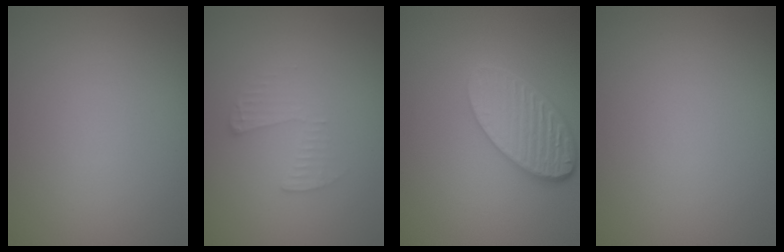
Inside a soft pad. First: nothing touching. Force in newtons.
{"total": 1.6, "press": 1.6, "slide": 0.1}
{"total": 4.7, "press": 3.9, "slide": 2.6}
{"total": 0.0}